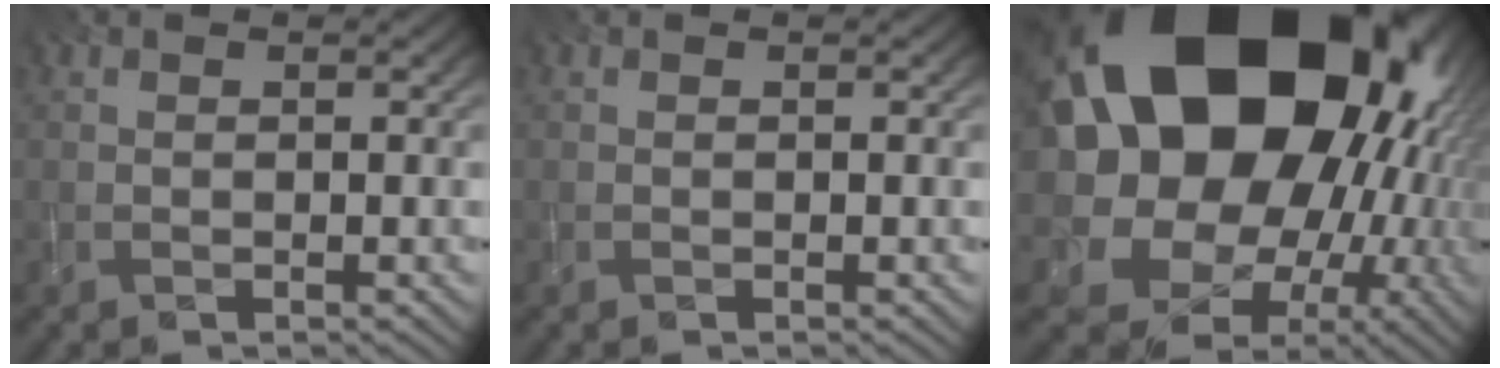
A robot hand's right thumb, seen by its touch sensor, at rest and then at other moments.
{"total": 0.0}
{"total": 26.3, "force": [5.5, 21.6, 14.0], "torque": [-0.279, -0.057, 0.089]}